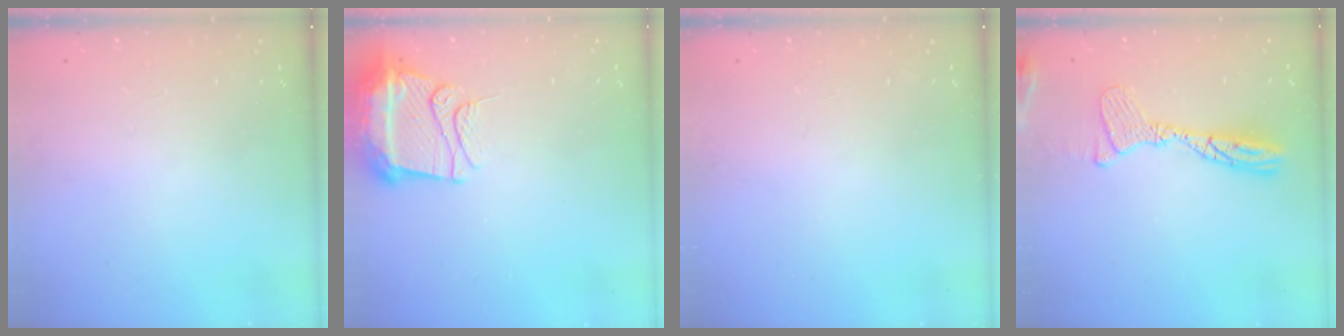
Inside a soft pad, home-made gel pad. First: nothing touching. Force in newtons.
{"total": 13.1, "press": 13.1, "slide": 1.4}
{"total": 0.0}
{"total": 13.5, "press": 13.5, "slide": 1.3}